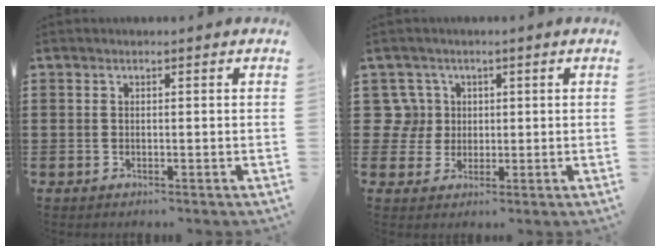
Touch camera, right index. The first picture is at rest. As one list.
[{"total": 5.5, "force": [1.1, 5.3, 1.3], "torque": [-0.064, 0.012, 0.016]}]